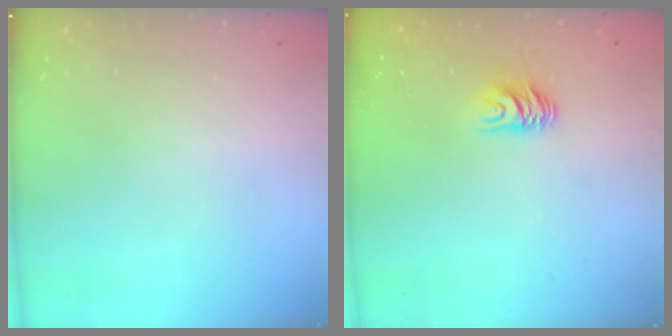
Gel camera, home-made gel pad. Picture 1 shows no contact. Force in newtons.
{"total": 6.4, "press": 6.4, "slide": 0.5}